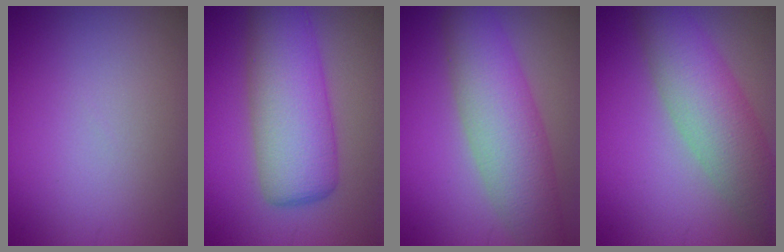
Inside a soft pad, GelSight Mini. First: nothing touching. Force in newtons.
{"total": 8.3, "press": 8.3, "slide": 0.2}
{"total": 7.3, "press": 7.3, "slide": 0.3}
{"total": 7.0, "press": 6.9, "slide": 0.5}